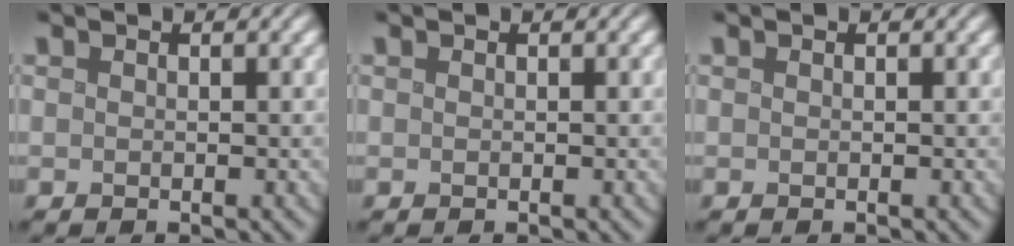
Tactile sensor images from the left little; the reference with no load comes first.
{"total": 0.0}
{"total": 0.0}